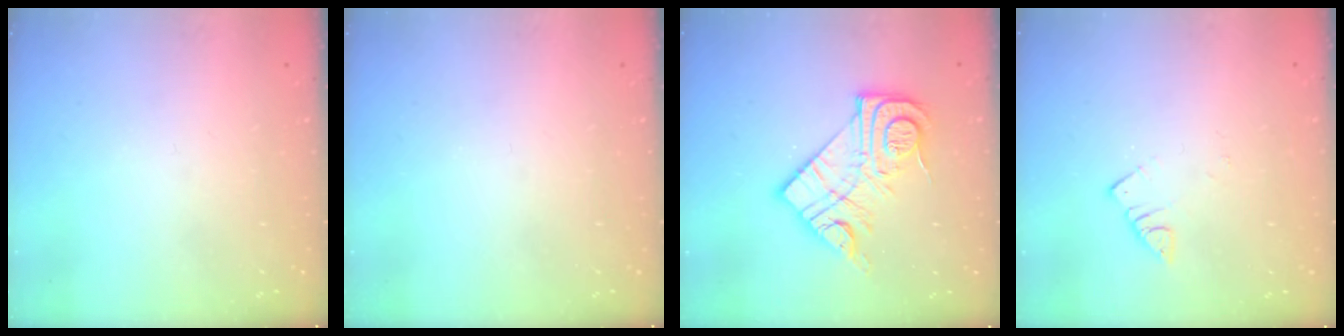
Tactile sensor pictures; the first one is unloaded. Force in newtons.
{"total": 0.0}
{"total": 15.9, "press": 15.8, "slide": 1.1}
{"total": 2.4, "press": 2.4, "slide": 0.4}